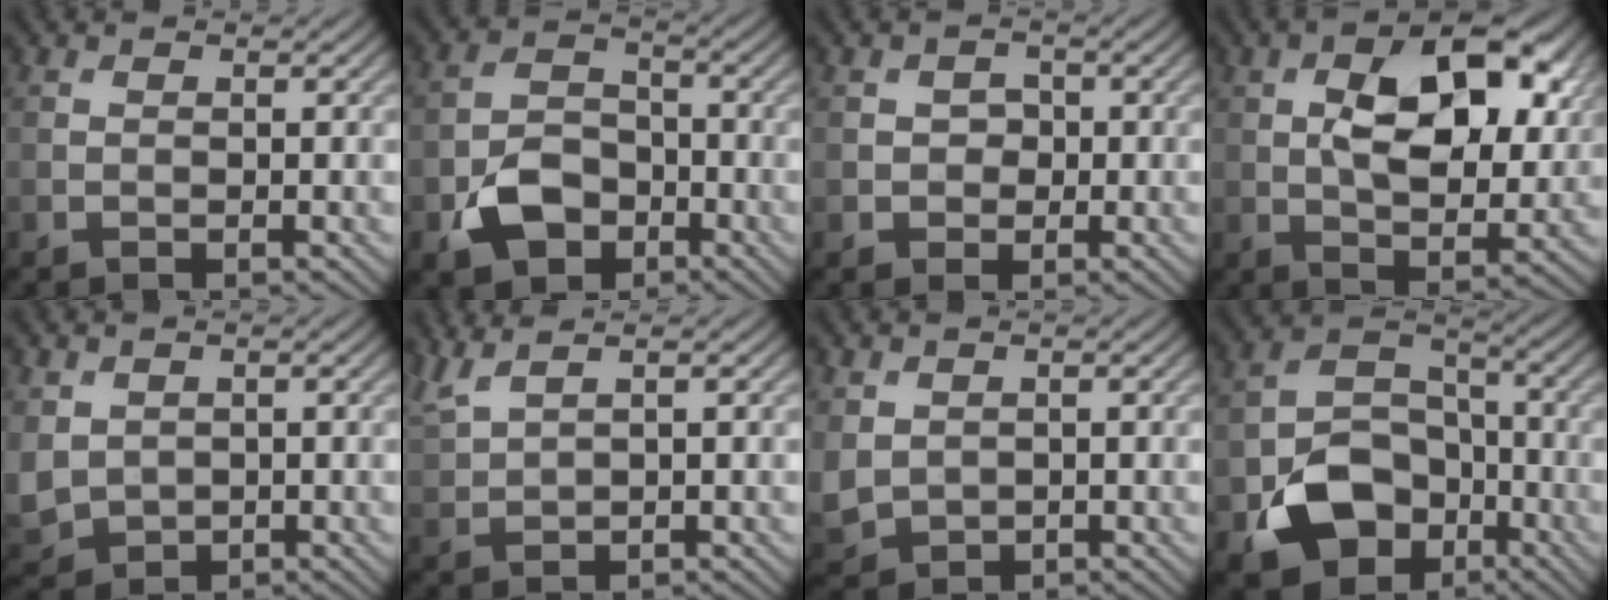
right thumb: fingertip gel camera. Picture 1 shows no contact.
{"total": 6.8, "force": [-3.3, 4.7, 3.6], "torque": [-0.073, -0.003, -0.069]}
{"total": 2.1, "force": [-0.3, 2.0, 0.7], "torque": [-0.014, -0.001, -0.010]}
{"total": 12.4, "force": [3.1, 6.5, 10.1], "torque": [-0.160, -0.004, 0.048]}
{"total": 4.8, "force": [0.9, 3.9, 2.5], "torque": [-0.093, -0.014, 0.021]}
{"total": 4.5, "force": [3.3, 1.0, 2.8], "torque": [-0.079, 0.019, 0.075]}
{"total": 4.0, "force": [0.9, 3.3, 2.1], "torque": [-0.076, -0.012, 0.022]}
{"total": 11.3, "force": [-5.4, 8.0, 5.9], "torque": [-0.115, -0.019, -0.100]}